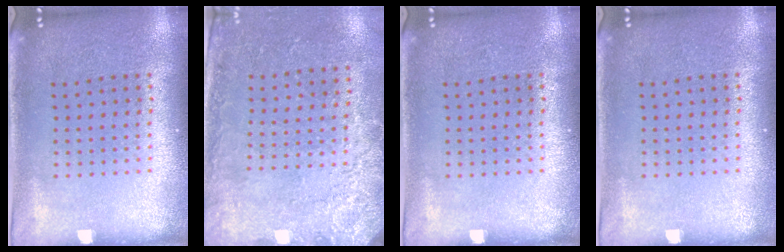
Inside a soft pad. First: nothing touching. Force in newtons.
{"total": 2.5, "press": 2.1, "slide": 1.3}
{"total": 0.0}
{"total": 0.0}